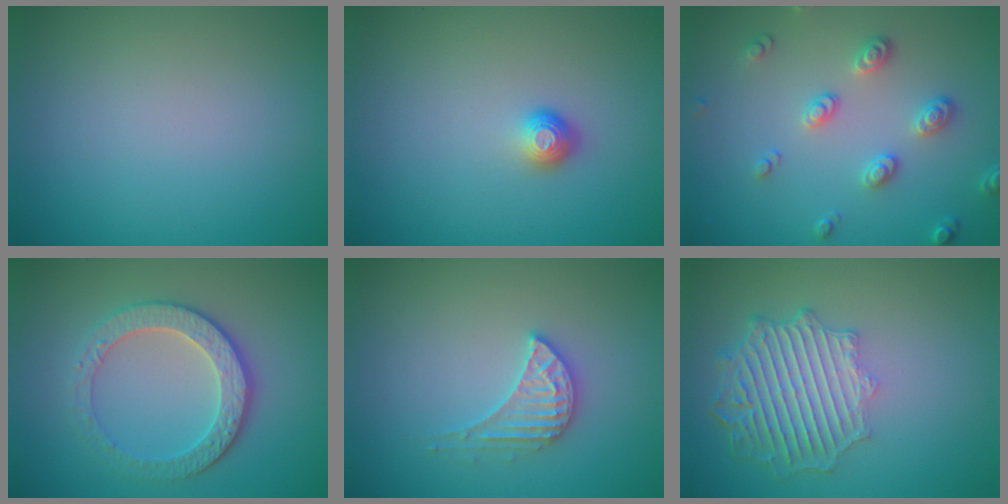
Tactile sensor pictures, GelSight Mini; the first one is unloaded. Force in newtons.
{"total": 1.2, "press": 0.9, "slide": 0.7}
{"total": 3.2, "press": 2.8, "slide": 1.6}
{"total": 4.2, "press": 3.5, "slide": 2.3}
{"total": 3.0, "press": 2.9, "slide": 0.4}
{"total": 6.4, "press": 4.9, "slide": 4.0}